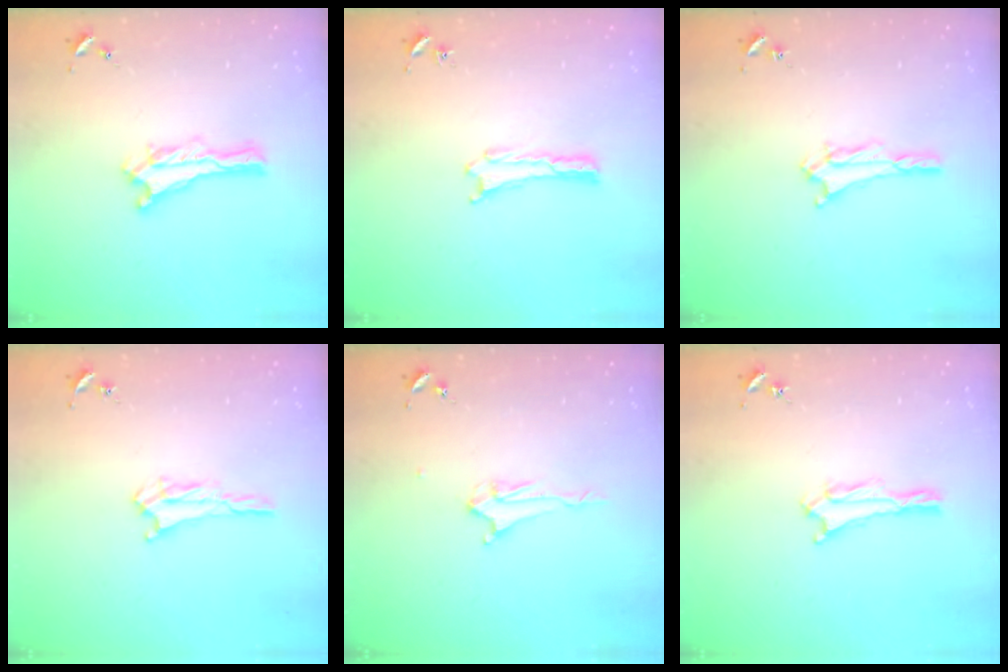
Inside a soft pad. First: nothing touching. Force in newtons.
{"total": 0.0}
{"total": 2.4, "press": 2.4, "slide": 0.4}
{"total": 1.7, "press": 1.7, "slide": 0.2}
{"total": 2.2, "press": 2.2, "slide": 0.3}
{"total": 0.7, "press": 0.7, "slide": 0.1}